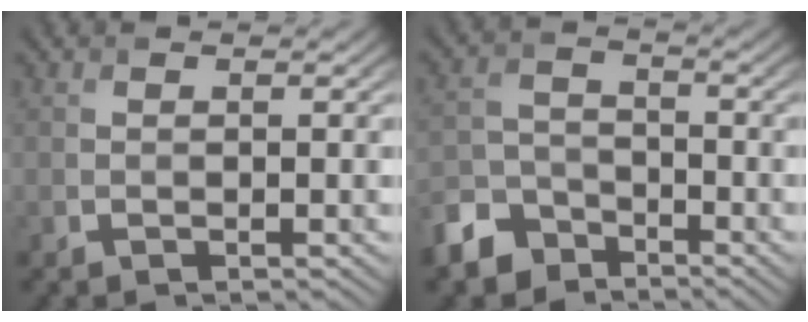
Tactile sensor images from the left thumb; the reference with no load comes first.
{"total": 6.7, "force": [-4.9, 3.9, 2.3], "torque": [-0.055, -0.005, -0.115]}